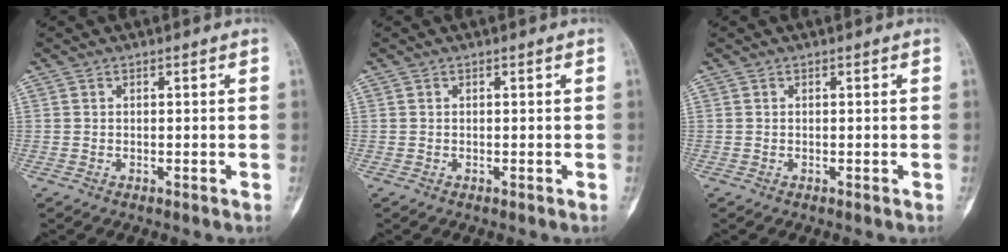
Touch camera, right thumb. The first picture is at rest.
{"total": 0.0}
{"total": 0.0}